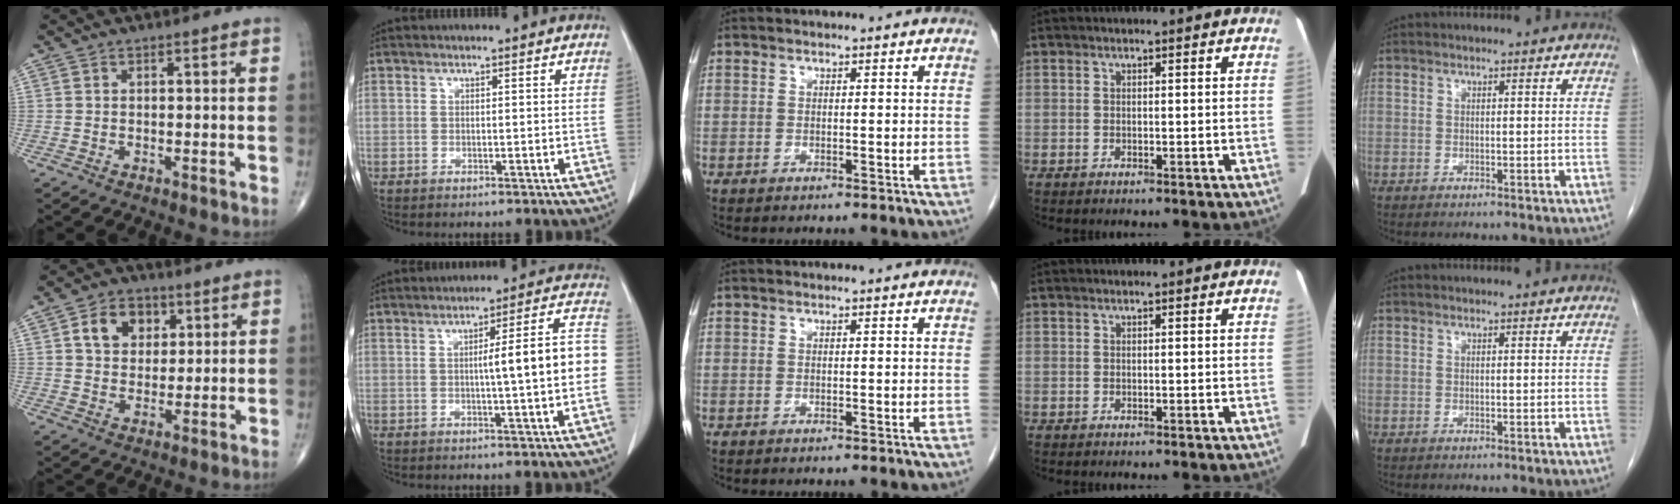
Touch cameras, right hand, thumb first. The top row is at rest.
{"thumb": {"total": 8.4, "force": [3.0, 6.3, 4.6], "torque": [-0.042, -0.005, 0.048]}, "index": {"total": 9.6, "force": [-0.6, 0.2, 9.5], "torque": [-0.124, 0.022, -0.013]}}